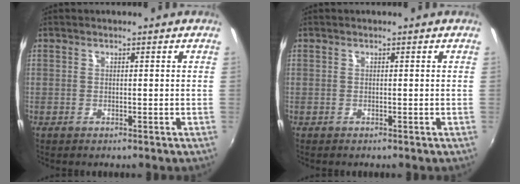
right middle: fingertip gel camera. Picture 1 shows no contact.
{"total": 0.0}